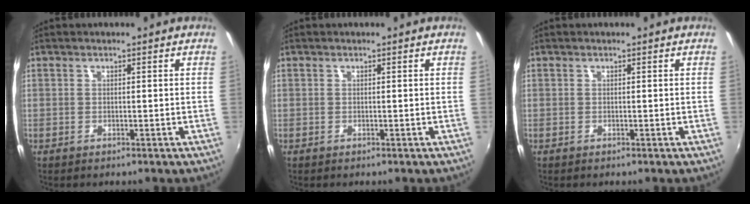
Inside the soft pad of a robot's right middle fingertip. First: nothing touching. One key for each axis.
{"total": 0.0}
{"total": 0.0}